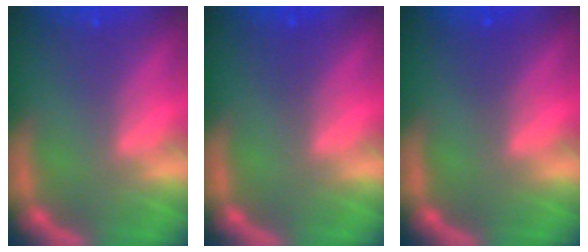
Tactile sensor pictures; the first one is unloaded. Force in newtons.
{"total": 1.0}
{"total": 1.0}